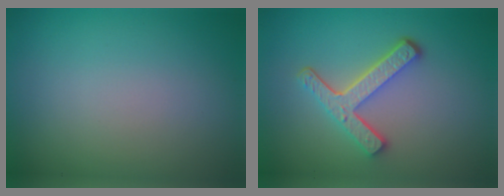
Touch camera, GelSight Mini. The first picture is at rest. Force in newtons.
{"total": 4.5, "press": 3.4, "slide": 3.0}